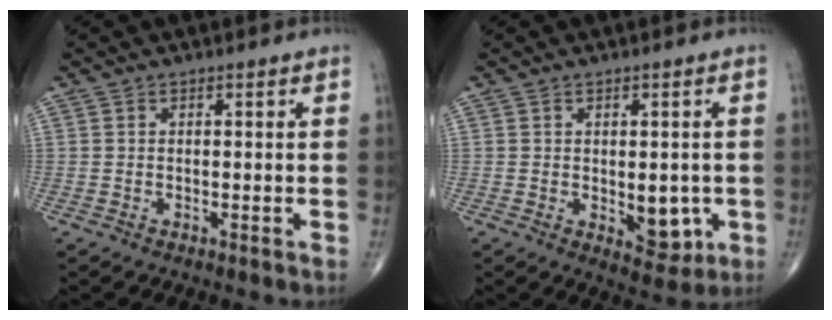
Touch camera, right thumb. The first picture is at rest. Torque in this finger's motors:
{"motor_torque": [2.54, 2.49, 0.19, -0.44, 0.02]}